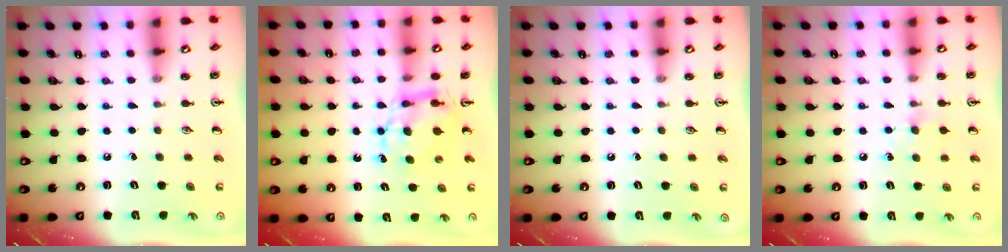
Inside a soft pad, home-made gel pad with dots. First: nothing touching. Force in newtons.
{"total": 5.8, "press": 5.8, "slide": 0.4}
{"total": 0.0}
{"total": 5.3, "press": 5.2, "slide": 0.8}